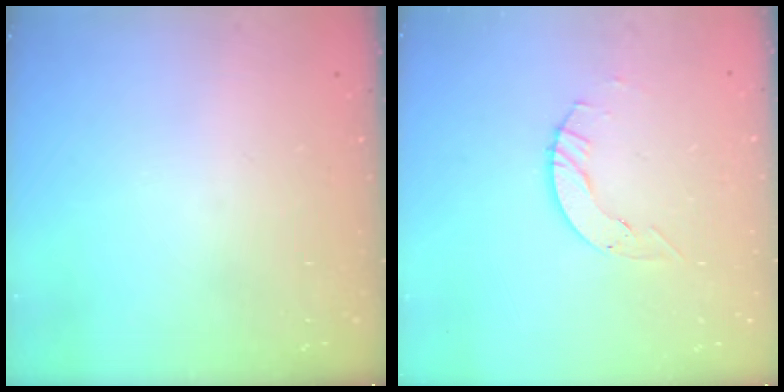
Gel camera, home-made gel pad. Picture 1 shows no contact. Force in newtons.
{"total": 4.0, "press": 4.0, "slide": 0.5}